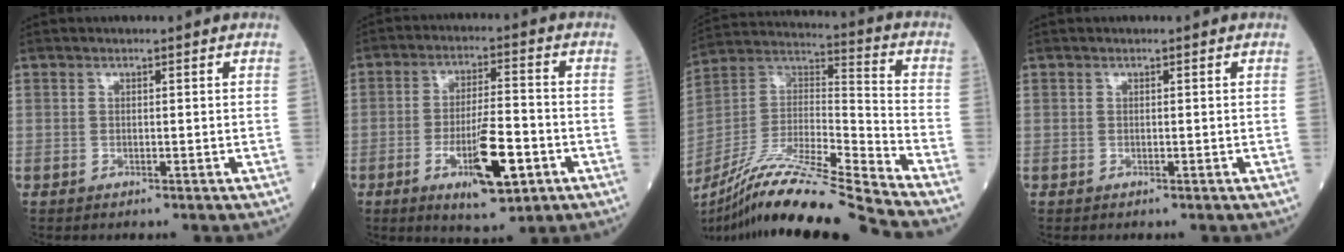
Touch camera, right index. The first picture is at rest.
{"total": 10.5, "force": [-4.0, 2.2, 9.5], "torque": [-0.166, -0.009, -0.061]}
{"total": 22.4, "force": [-19.3, -1.5, 11.3], "torque": [-0.235, -0.021, -0.350]}
{"total": 0.0}